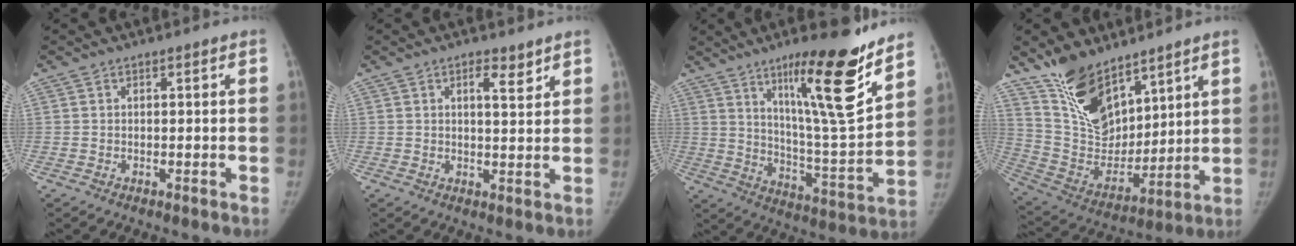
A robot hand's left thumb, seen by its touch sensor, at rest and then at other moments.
{"total": 4.0, "force": [2.4, 1.3, 2.9], "torque": [-0.033, -0.015, 0.036]}
{"total": 21.0, "force": [13.1, 2.8, 16.2], "torque": [-0.218, -0.081, 0.213]}
{"total": 16.2, "force": [11.6, 8.2, 7.8], "torque": [-0.096, -0.068, 0.233]}